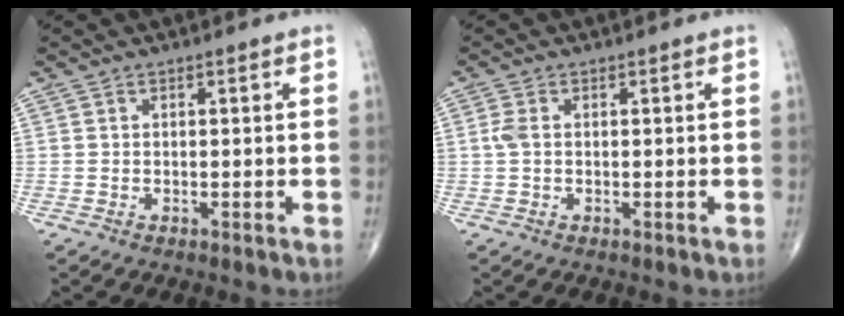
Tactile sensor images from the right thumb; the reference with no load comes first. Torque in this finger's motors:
{"motor_torque": [-0.06, 0.02, 0.46, 0.25, 0.05]}